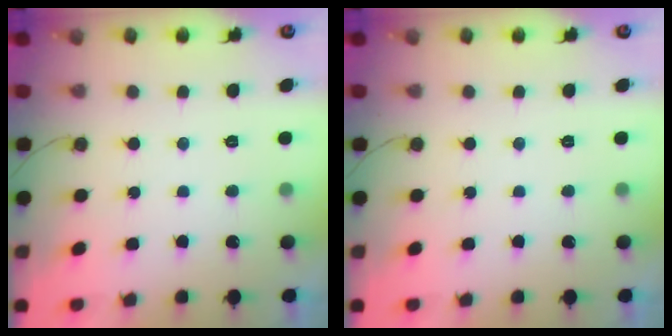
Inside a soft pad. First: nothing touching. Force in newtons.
{"total": 0.0}